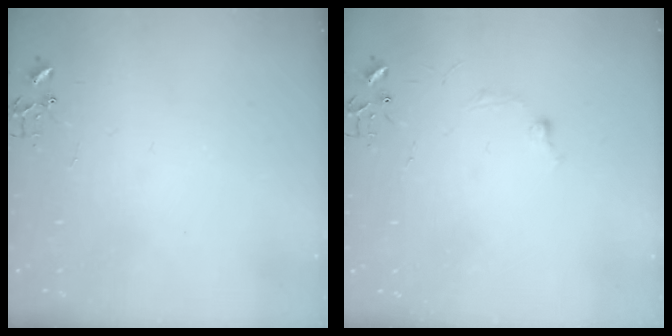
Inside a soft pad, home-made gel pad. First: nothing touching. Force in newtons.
{"total": 5.8, "press": 5.7, "slide": 0.7}